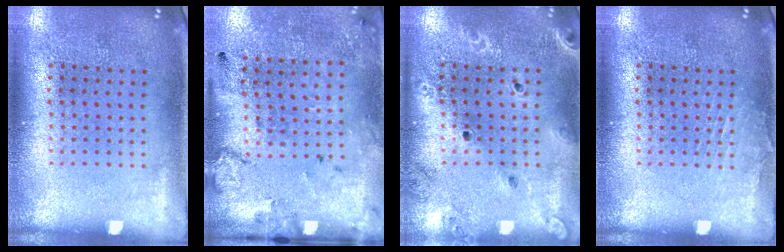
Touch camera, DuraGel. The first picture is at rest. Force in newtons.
{"total": 2.2, "press": 1.4, "slide": 1.7}
{"total": 1.7, "press": 1.7, "slide": 0.4}
{"total": 0.7, "press": 0.7, "slide": 0.1}